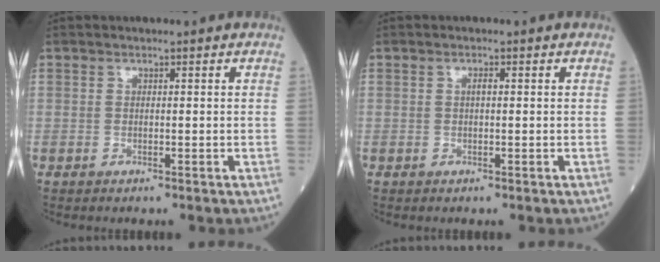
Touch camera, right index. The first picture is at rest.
{"total": 0.8, "force": [0.1, 0.2, 0.8], "torque": [-0.015, 0.002, 0.000]}